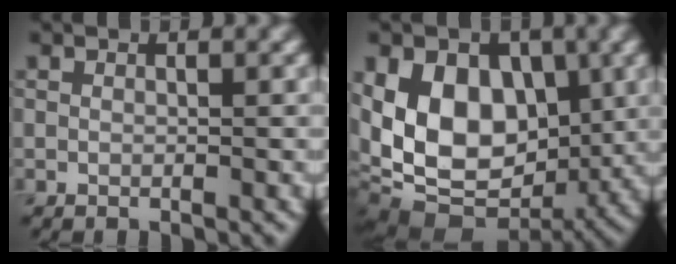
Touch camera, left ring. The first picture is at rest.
{"total": 12.6, "force": [-0.3, 8.8, 9.0], "torque": [-0.143, -0.002, -0.010]}